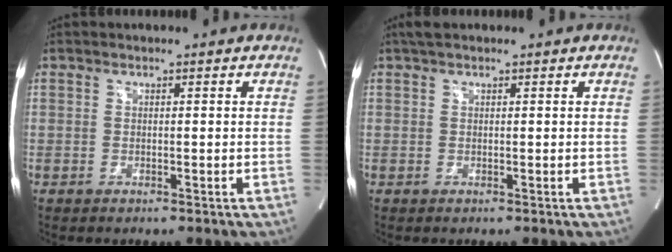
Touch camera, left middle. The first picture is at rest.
{"total": 1.8, "force": [1.4, 0.7, 1.0], "torque": [-0.021, 0.016, 0.025]}